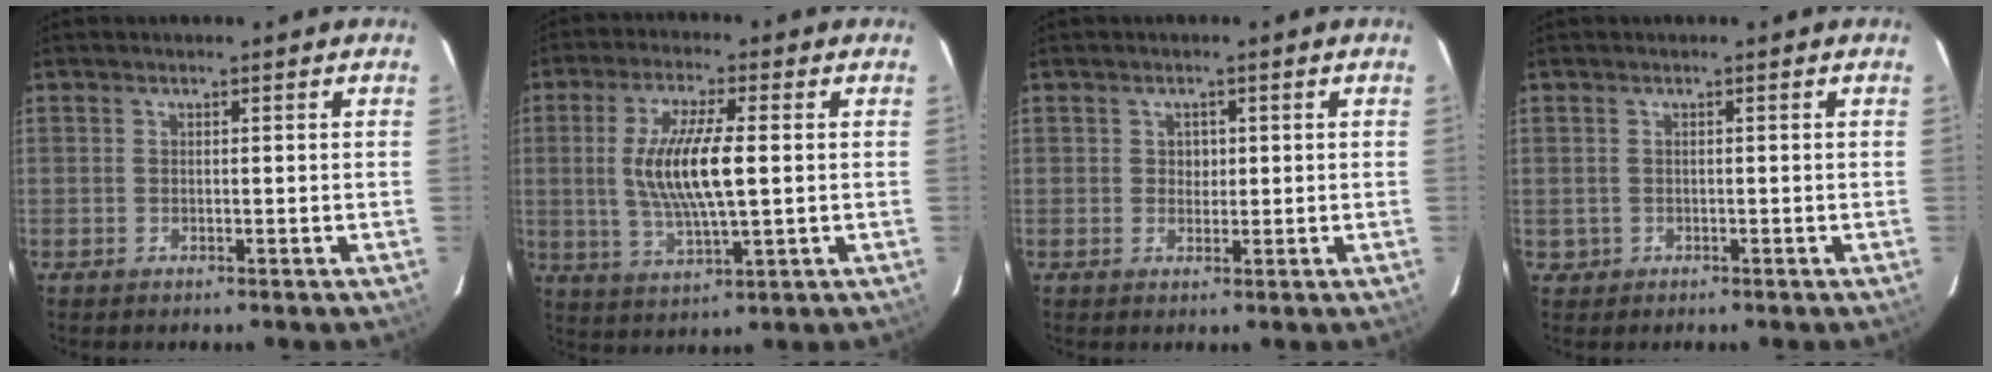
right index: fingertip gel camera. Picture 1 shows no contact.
{"total": 11.7, "force": [0.6, 2.8, 11.3], "torque": [-0.220, -0.004, 0.017]}
{"total": 1.7, "force": [0.3, 1.7, 0.4], "torque": [-0.003, 0.005, 0.004]}
{"total": 1.3, "force": [-0.2, 1.3, 0.0], "torque": [0.001, 0.003, 0.002]}